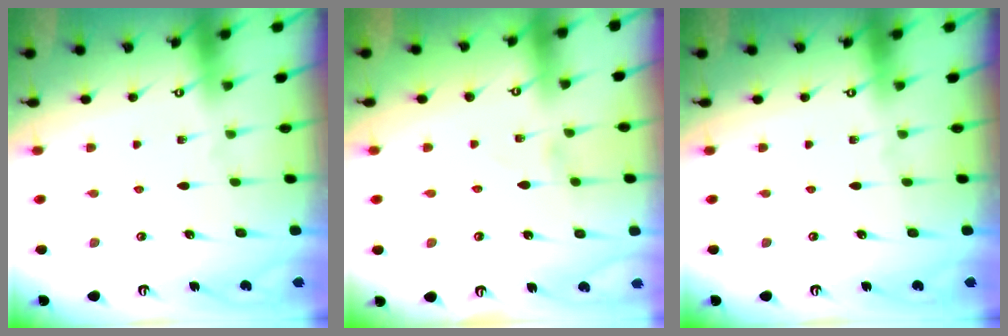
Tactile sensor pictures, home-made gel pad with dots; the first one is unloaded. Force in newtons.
{"total": 1.5, "press": 1.5, "slide": 0.0}
{"total": 0.0}